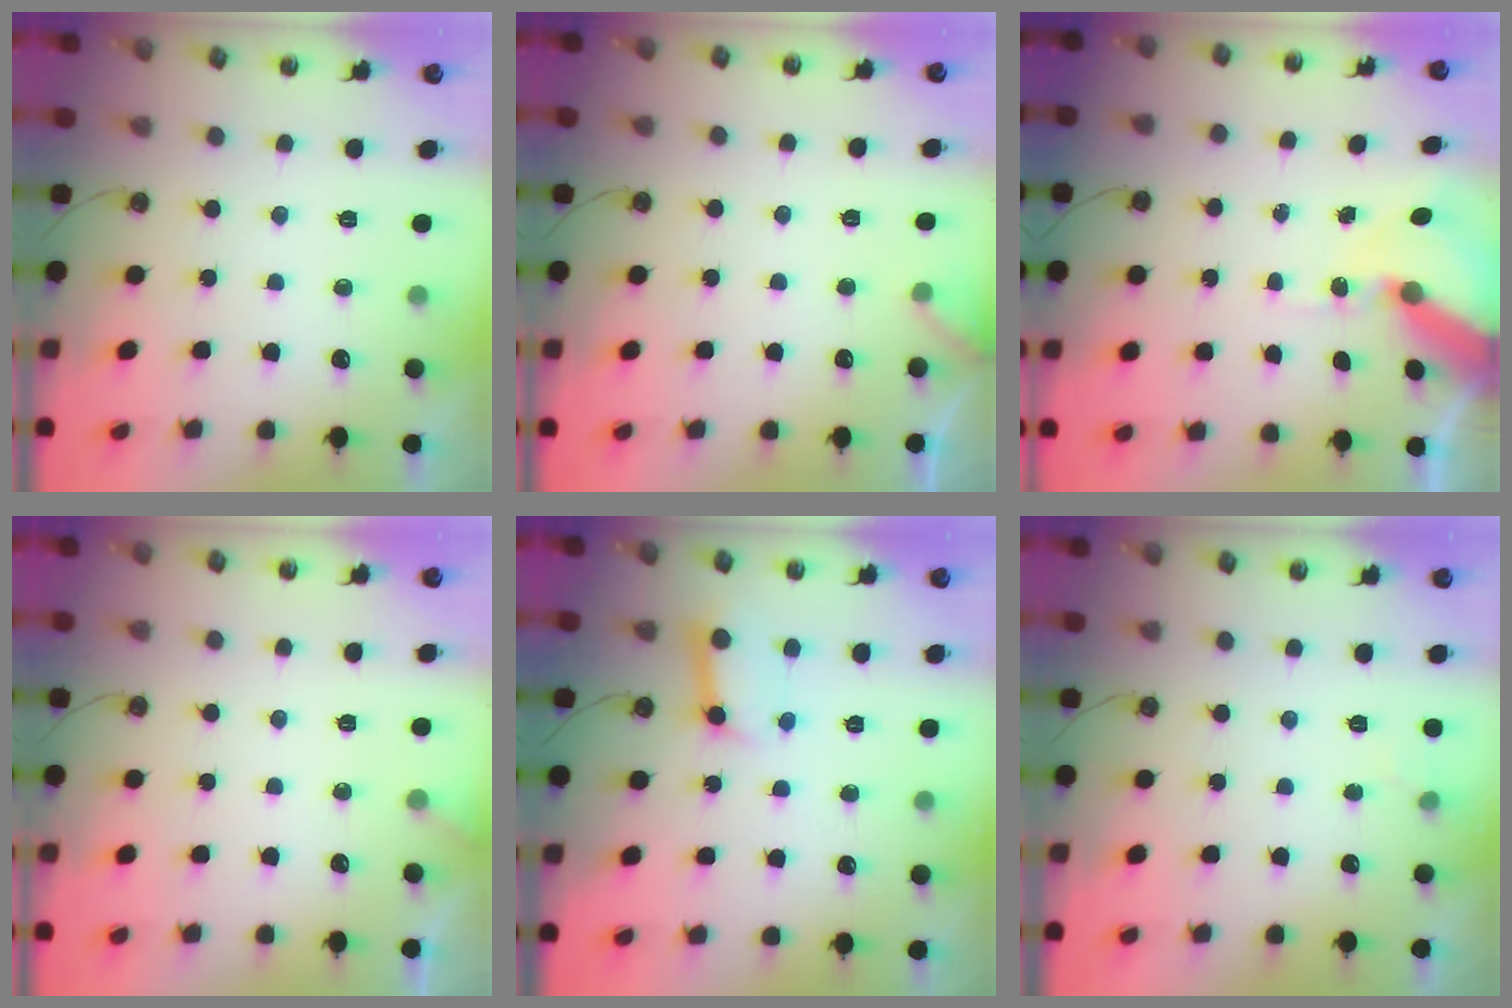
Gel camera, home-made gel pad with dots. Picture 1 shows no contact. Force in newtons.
{"total": 5.2, "press": 5.2, "slide": 0.3}
{"total": 11.0, "press": 10.9, "slide": 1.6}
{"total": 2.6, "press": 2.6, "slide": 0.3}
{"total": 8.2, "press": 8.1, "slide": 0.9}
{"total": 3.4, "press": 3.4, "slide": 0.5}